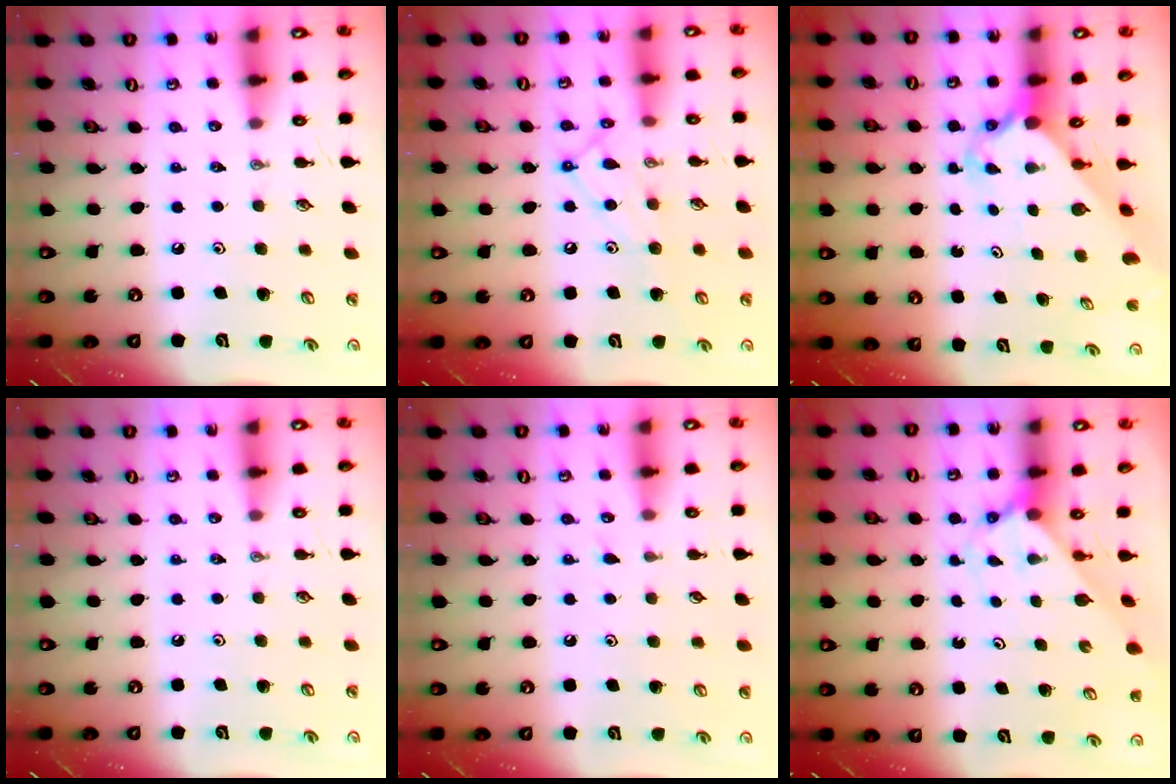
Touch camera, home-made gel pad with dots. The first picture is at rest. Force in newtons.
{"total": 12.3, "press": 12.3, "slide": 0.8}
{"total": 2.5, "press": 2.5, "slide": 0.2}
{"total": 0.0}
{"total": 5.0, "press": 5.0, "slide": 0.5}
{"total": 2.6, "press": 2.6, "slide": 0.2}